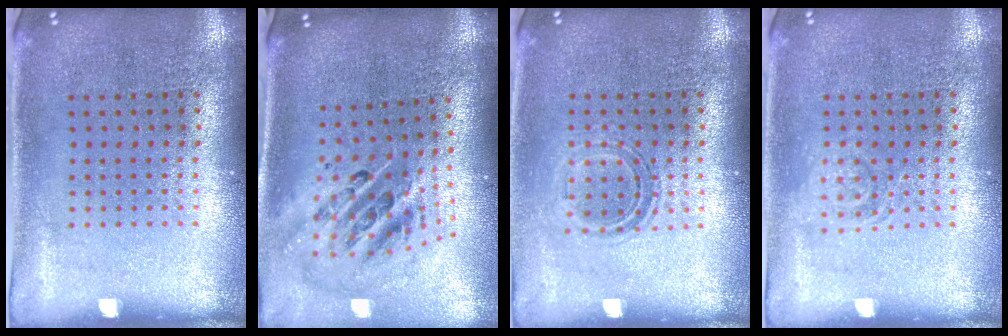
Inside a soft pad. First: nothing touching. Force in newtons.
{"total": 2.6, "press": 1.8, "slide": 2.0}
{"total": 1.1, "press": 0.9, "slide": 0.7}
{"total": 1.4, "press": 1.4, "slide": 0.2}